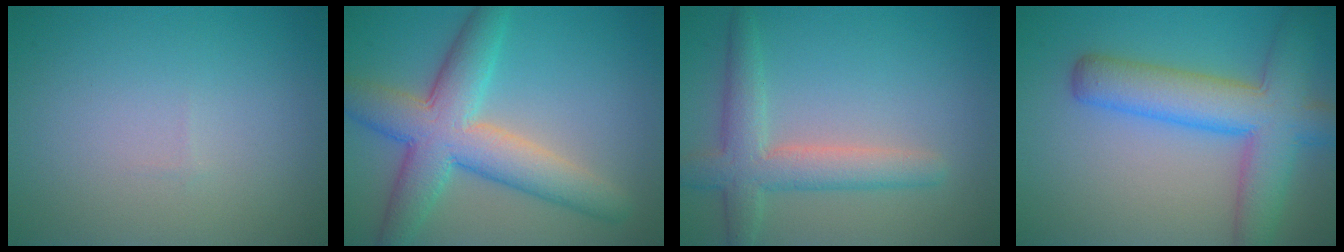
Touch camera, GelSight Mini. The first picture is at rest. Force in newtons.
{"total": 7.9, "press": 7.9, "slide": 0.3}
{"total": 4.5, "press": 4.5, "slide": 0.2}
{"total": 8.0, "press": 8.0, "slide": 0.3}